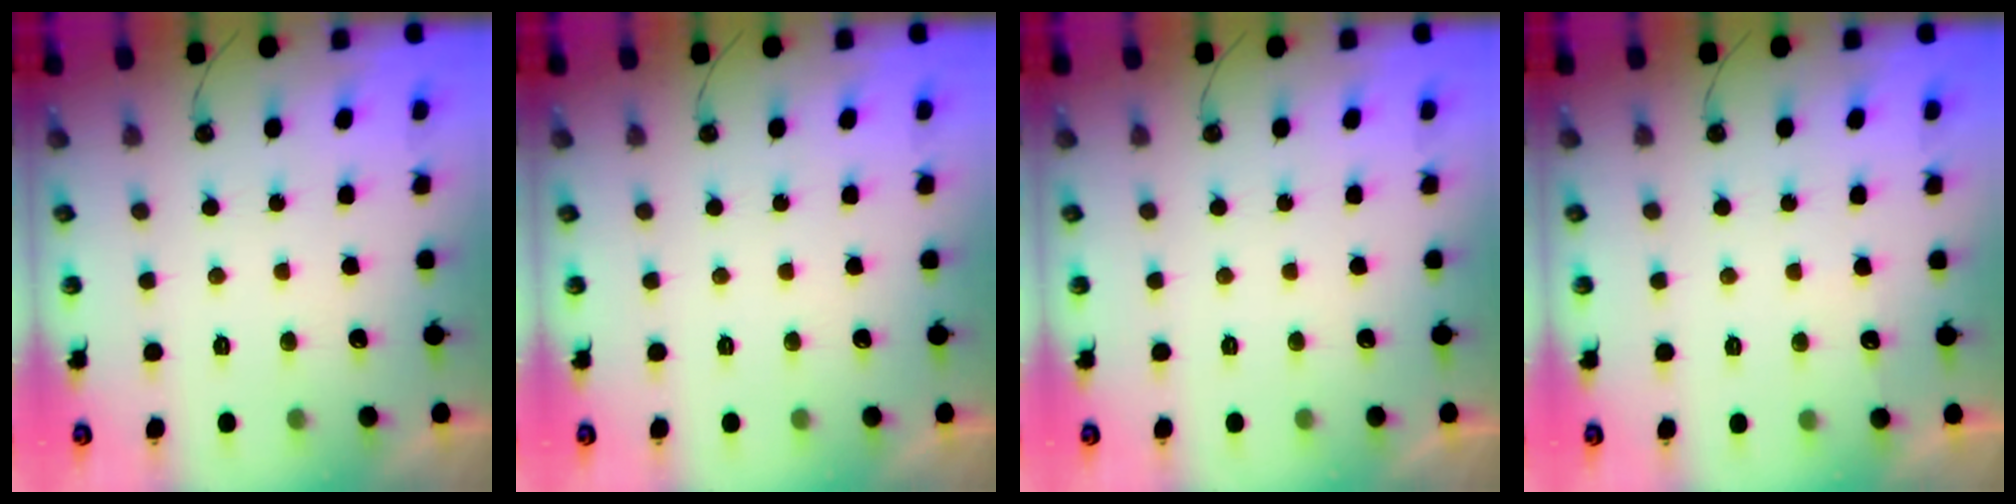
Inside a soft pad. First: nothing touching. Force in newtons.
{"total": 0.0}
{"total": 0.0}
{"total": 3.9, "press": 3.8, "slide": 0.5}